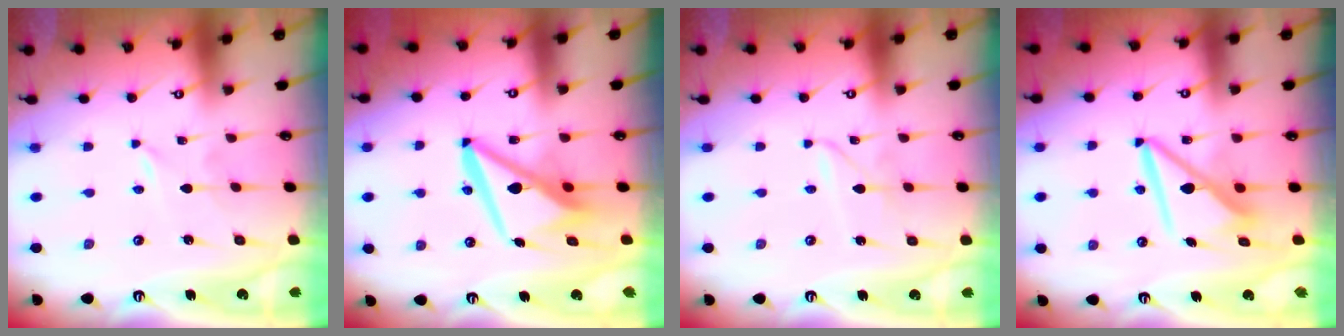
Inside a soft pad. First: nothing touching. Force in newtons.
{"total": 10.8, "press": 10.7, "slide": 1.8}
{"total": 2.1, "press": 2.1, "slide": 0.2}
{"total": 9.1, "press": 9.1, "slide": 0.7}